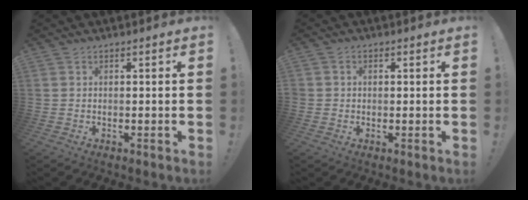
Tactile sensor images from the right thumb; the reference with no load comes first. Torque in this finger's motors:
{"motor_torque": [0.06, 0.07, -0.02, 0.00, -0.02]}